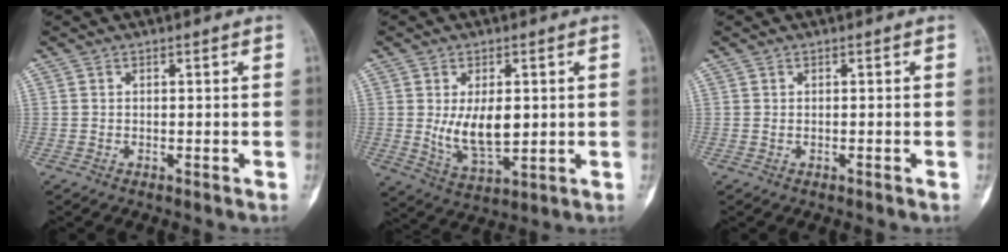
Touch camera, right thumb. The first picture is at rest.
{"total": 9.3, "force": [0.6, 4.8, 8.0], "torque": [-0.127, -0.021, 0.025]}
{"total": 0.0}